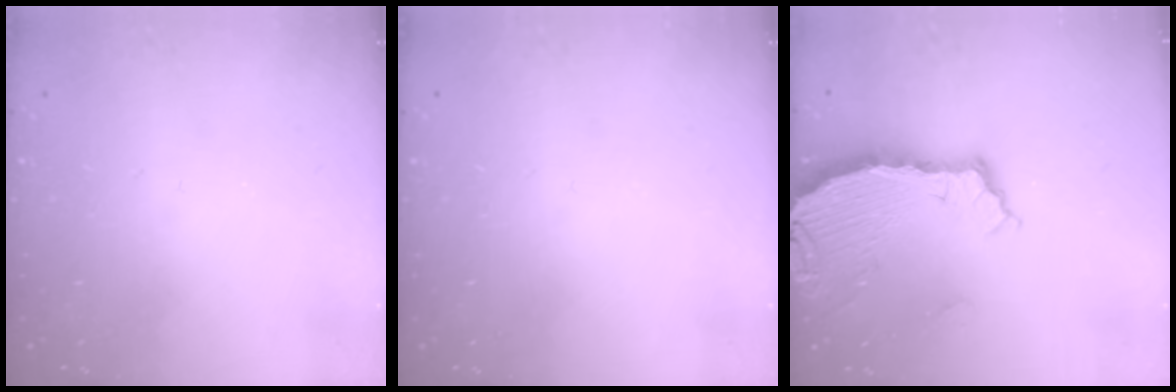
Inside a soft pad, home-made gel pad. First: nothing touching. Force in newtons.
{"total": 0.0}
{"total": 6.2, "press": 6.1, "slide": 0.7}